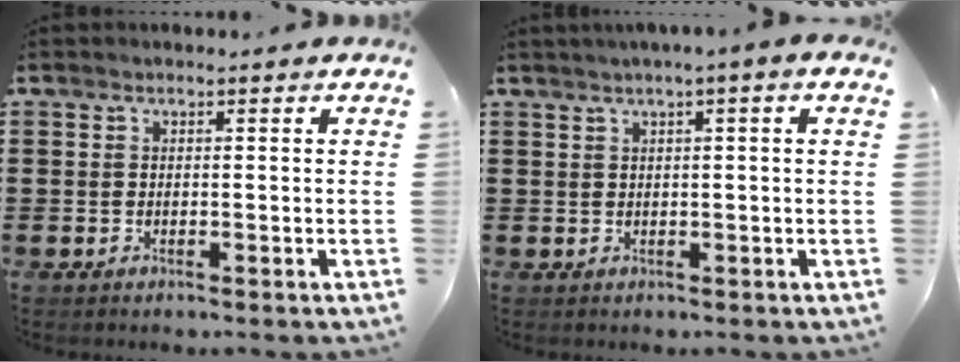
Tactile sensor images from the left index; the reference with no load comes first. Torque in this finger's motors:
{"motor_torque": [2.14, 0.00, 0.61, 0.03]}